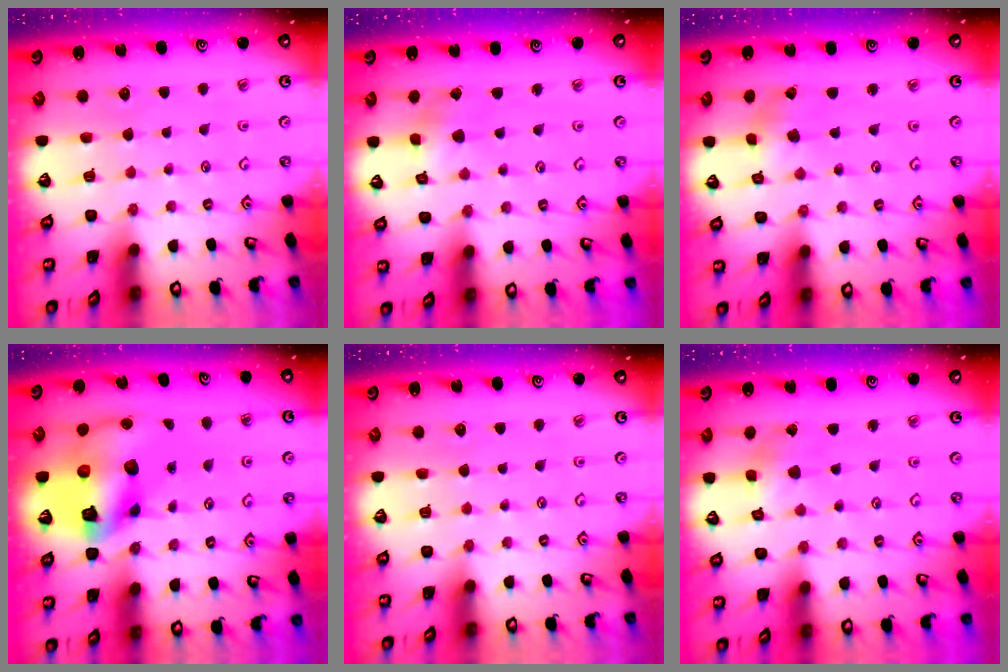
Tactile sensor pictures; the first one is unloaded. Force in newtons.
{"total": 2.7, "press": 2.7, "slide": 0.3}
{"total": 1.4, "press": 1.4, "slide": 0.1}
{"total": 17.3, "press": 17.1, "slide": 2.6}
{"total": 0.0}
{"total": 2.6, "press": 2.6, "slide": 0.1}